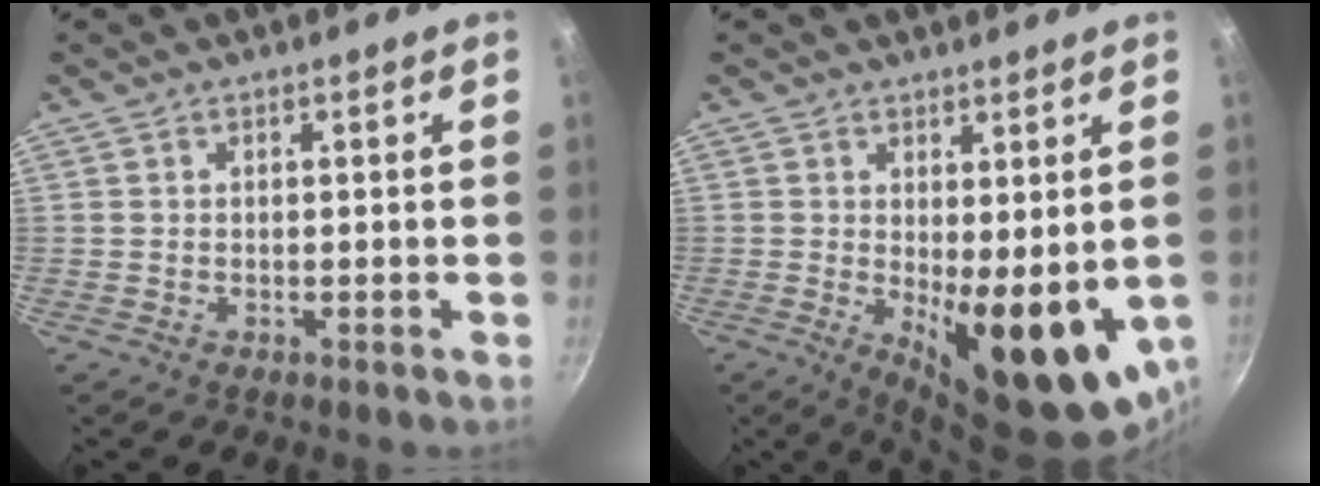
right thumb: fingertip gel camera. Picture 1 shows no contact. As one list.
[{"total": 13.2, "force": [-0.8, 4.9, 12.2], "torque": [-0.139, -0.023, 0.005]}]